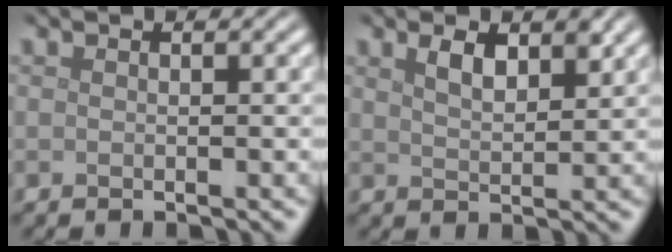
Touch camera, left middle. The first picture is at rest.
{"total": 2.8, "force": [1.8, 1.1, 1.9], "torque": [-0.038, -0.001, 0.035]}